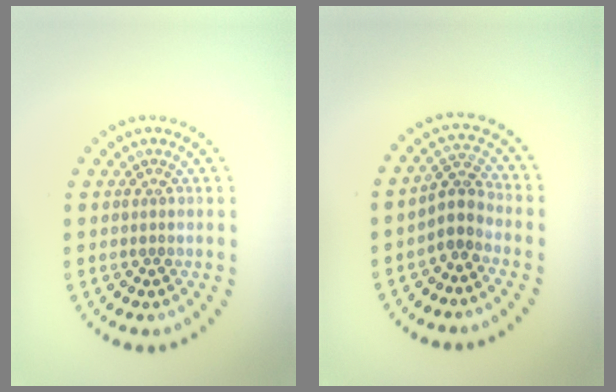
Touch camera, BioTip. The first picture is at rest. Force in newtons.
{"total": 2.6, "press": 2.0, "slide": 1.6}